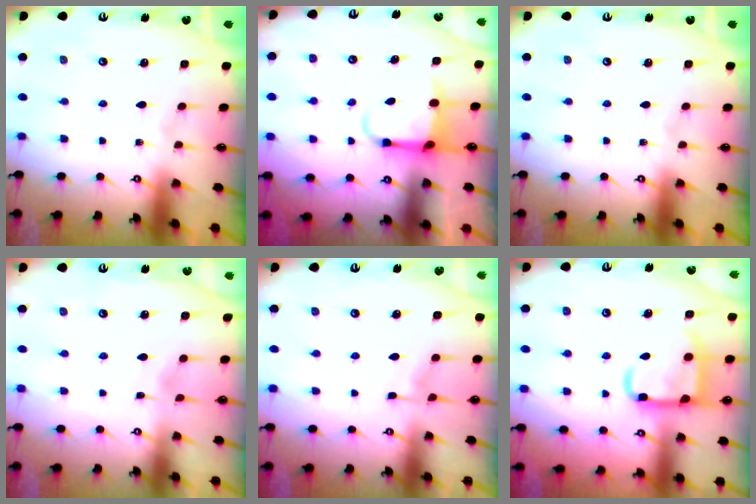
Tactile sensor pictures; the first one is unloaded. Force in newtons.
{"total": 3.9, "press": 3.7, "slide": 1.3}
{"total": 0.0}
{"total": 2.7, "press": 2.7, "slide": 0.3}
{"total": 4.6, "press": 4.6, "slide": 0.6}
{"total": 13.4, "press": 13.3, "slide": 1.5}